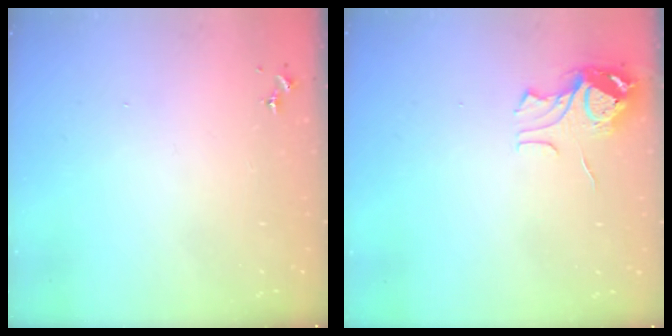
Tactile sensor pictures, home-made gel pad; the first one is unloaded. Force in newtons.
{"total": 7.7, "press": 7.7, "slide": 0.7}